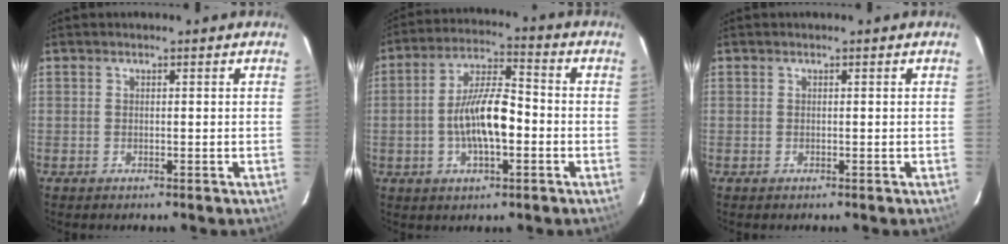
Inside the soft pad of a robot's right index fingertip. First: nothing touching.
{"total": 11.1, "force": [-2.1, 3.9, 10.2], "torque": [-0.195, 0.009, -0.036]}
{"total": 0.0}